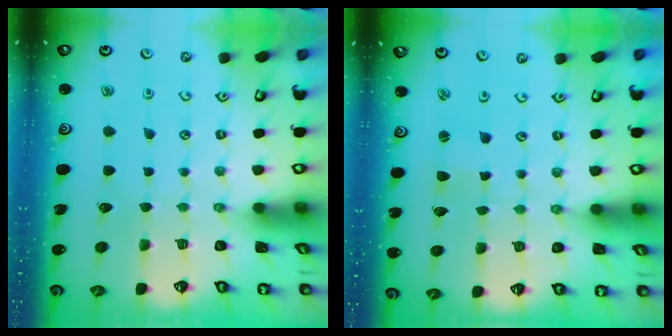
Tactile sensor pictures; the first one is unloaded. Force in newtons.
{"total": 1.7, "press": 1.7, "slide": 0.3}